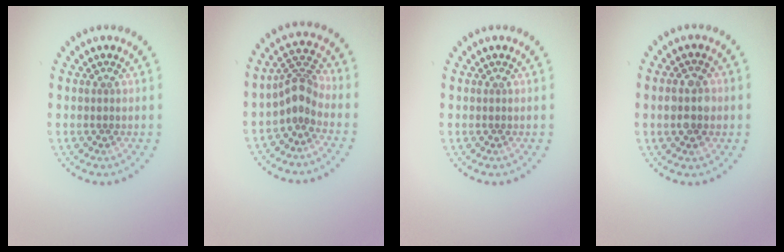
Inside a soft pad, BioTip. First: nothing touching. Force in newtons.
{"total": 2.8, "press": 2.0, "slide": 1.9}
{"total": 0.0}
{"total": 2.8, "press": 2.8, "slide": 0.2}